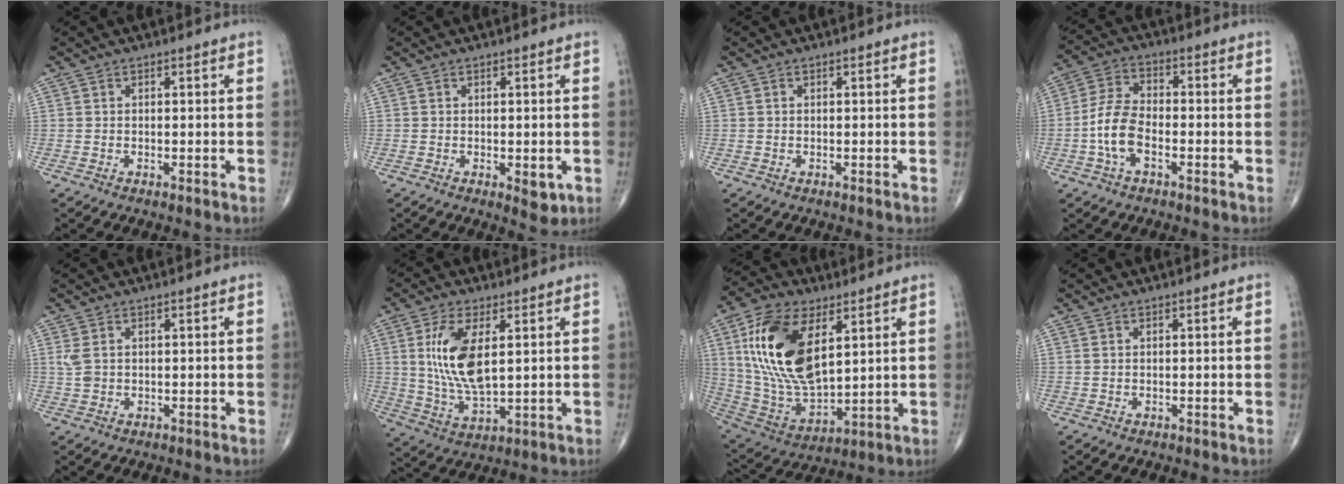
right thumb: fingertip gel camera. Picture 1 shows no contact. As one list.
[{"total": 3.2, "force": [-0.7, 1.5, 2.7], "torque": [-0.026, -0.007, -0.004]}, {"total": 0.0}, {"total": 8.4, "force": [-2.4, 4.5, 6.7], "torque": [-0.138, 0.024, -0.054]}, {"total": 2.3, "force": [0.6, 1.6, 1.6], "torque": [-0.042, 0.002, 0.017]}, {"total": 12.2, "force": [2.8, 5.3, 10.7], "torque": [-0.217, -0.020, 0.063]}, {"total": 21.2, "force": [6.9, 10.9, 16.9], "torque": [-0.321, -0.027, 0.135]}, {"total": 0.5, "force": [0.3, 0.4, 0.3], "torque": [-0.005, 0.002, 0.006]}]